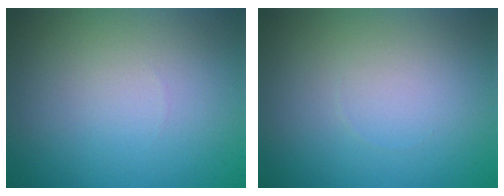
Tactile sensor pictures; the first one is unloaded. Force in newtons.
{"total": 0.0}